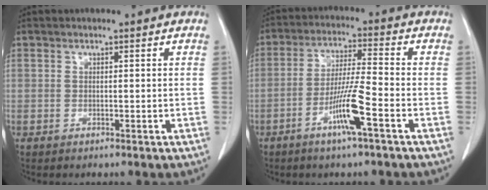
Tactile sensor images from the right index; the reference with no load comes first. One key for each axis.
{"total": 8.3, "fx": -3.8, "fy": -0.4, "fz": 7.4, "tx": -0.143, "ty": -0.008, "tz": -0.074}